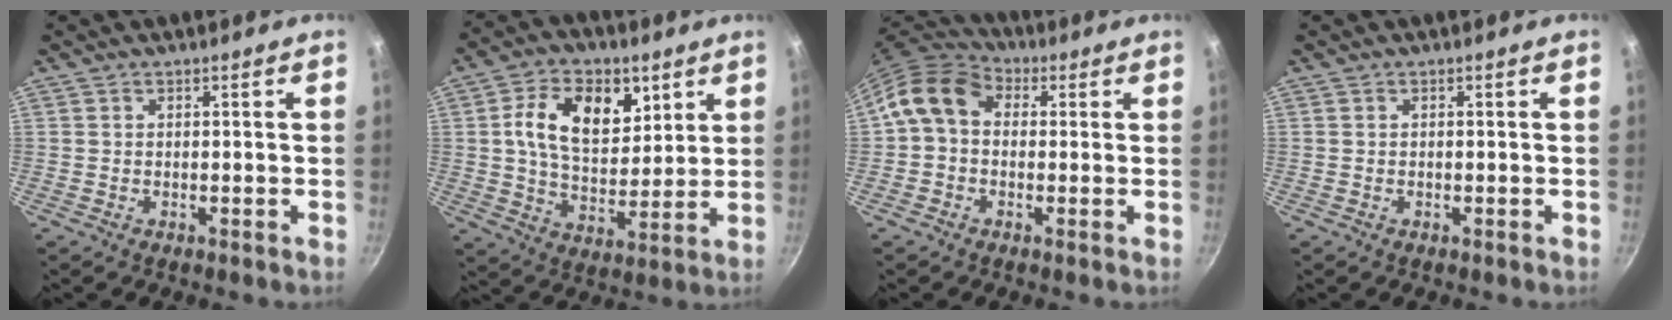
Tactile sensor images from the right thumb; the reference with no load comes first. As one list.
[{"total": 15.6, "force": [5.2, 9.9, 10.9], "torque": [-0.149, -0.017, 0.094]}, {"total": 10.6, "force": [1.0, 8.0, 6.9], "torque": [-0.118, 0.032, 0.002]}, {"total": 0.0}]